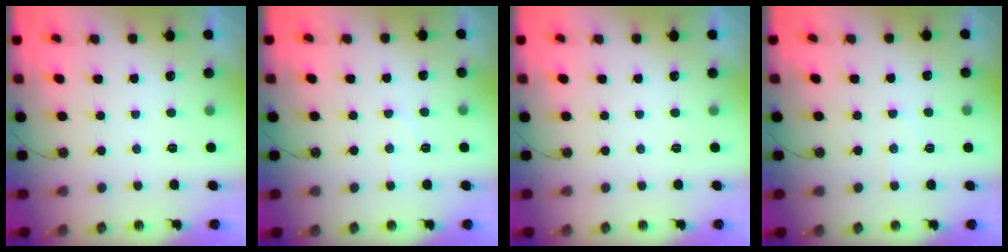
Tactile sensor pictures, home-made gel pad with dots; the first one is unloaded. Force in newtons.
{"total": 5.4, "press": 5.3, "slide": 1.0}
{"total": 0.0}
{"total": 4.2, "press": 4.1, "slide": 0.6}